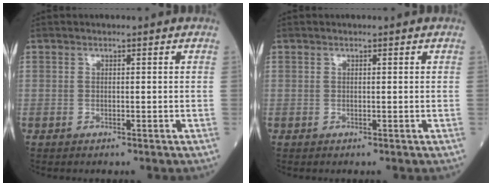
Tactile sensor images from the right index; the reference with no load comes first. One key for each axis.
{"total": 0.0}